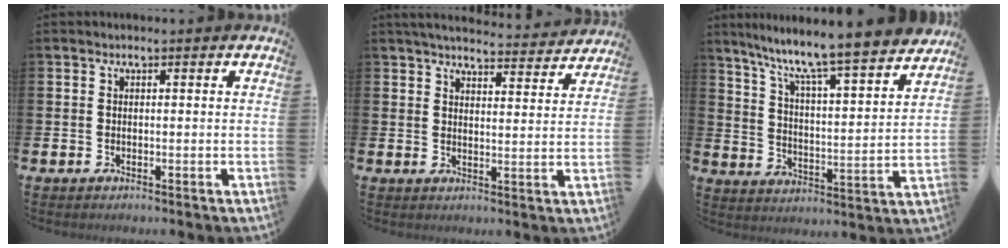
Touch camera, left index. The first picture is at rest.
{"total": 4.9, "force": [4.9, 0.5, 0.8], "torque": [-0.019, -0.036, 0.083]}
{"total": 8.9, "force": [8.3, -0.3, 3.3], "torque": [-0.091, -0.072, 0.134]}